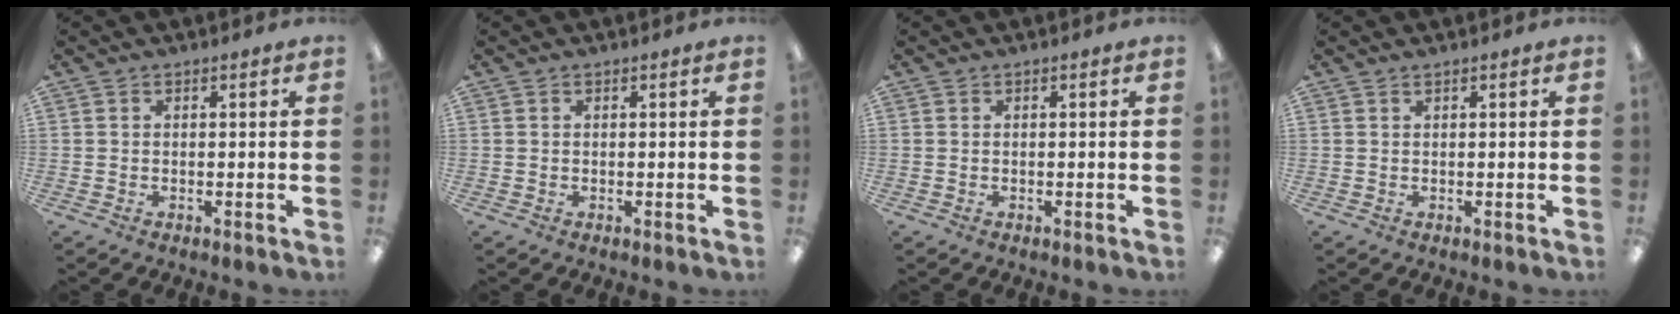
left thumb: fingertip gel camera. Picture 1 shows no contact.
{"total": 0.0}
{"total": 0.0}
{"total": 0.5, "force": [0.4, 0.0, 0.4], "torque": [-0.008, 0.002, 0.007]}